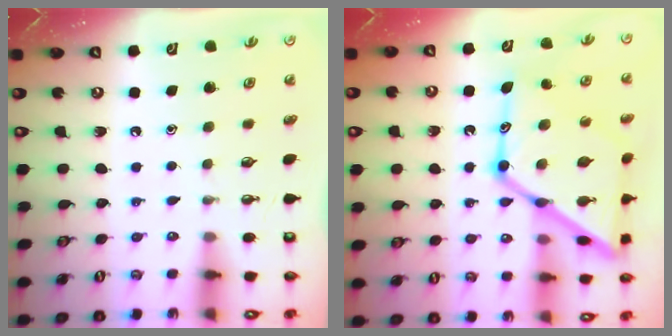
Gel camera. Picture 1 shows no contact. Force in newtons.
{"total": 23.3, "press": 23.2, "slide": 2.1}